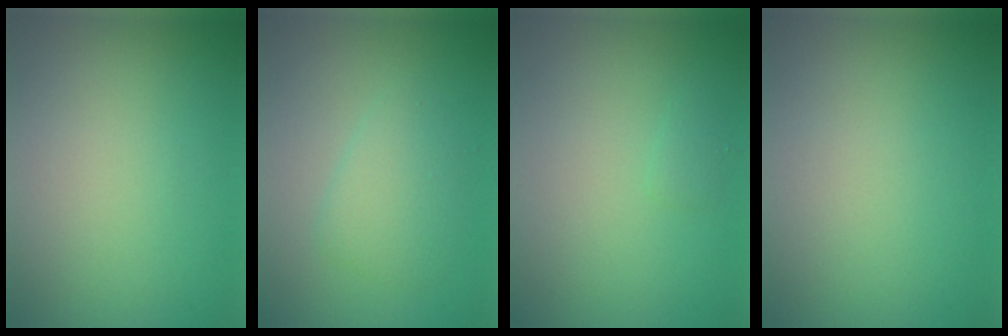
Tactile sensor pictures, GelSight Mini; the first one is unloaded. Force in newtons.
{"total": 2.6, "press": 2.6, "slide": 0.1}
{"total": 0.8, "press": 0.8, "slide": 0.0}
{"total": 0.0}